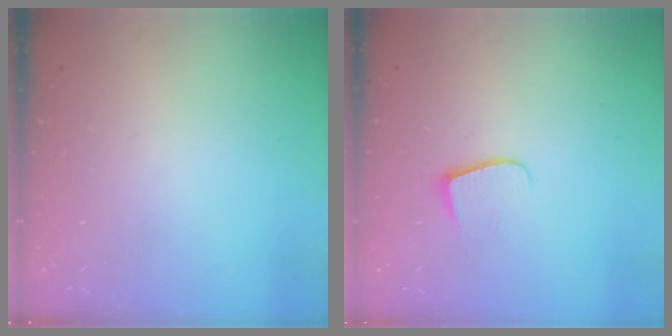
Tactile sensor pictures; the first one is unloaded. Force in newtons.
{"total": 7.7, "press": 7.7, "slide": 0.6}